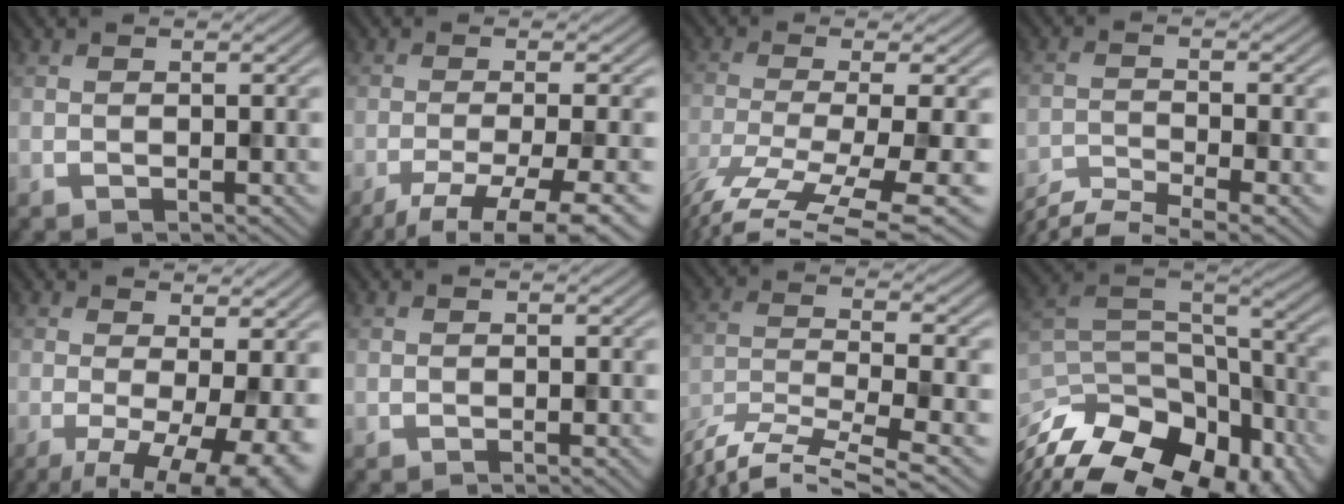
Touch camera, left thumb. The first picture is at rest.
{"total": 7.9, "force": [-4.5, 1.5, 6.3], "torque": [-0.097, -0.004, -0.070]}
{"total": 11.8, "force": [-7.4, 2.4, 8.9], "torque": [-0.177, -0.022, -0.113]}
{"total": 6.3, "force": [-5.3, 1.0, 3.3], "torque": [-0.065, -0.008, -0.098]}
{"total": 10.6, "force": [-2.4, 3.6, 9.7], "torque": [-0.136, -0.006, -0.026]}
{"total": 0.9, "force": [-0.3, 0.1, 0.8], "torque": [-0.013, -0.002, -0.006]}
{"total": 11.1, "force": [-8.8, 2.3, 6.3], "torque": [-0.128, -0.015, -0.154]}
{"total": 18.8, "force": [-13.2, 9.0, 9.9], "torque": [-0.200, -0.039, -0.186]}